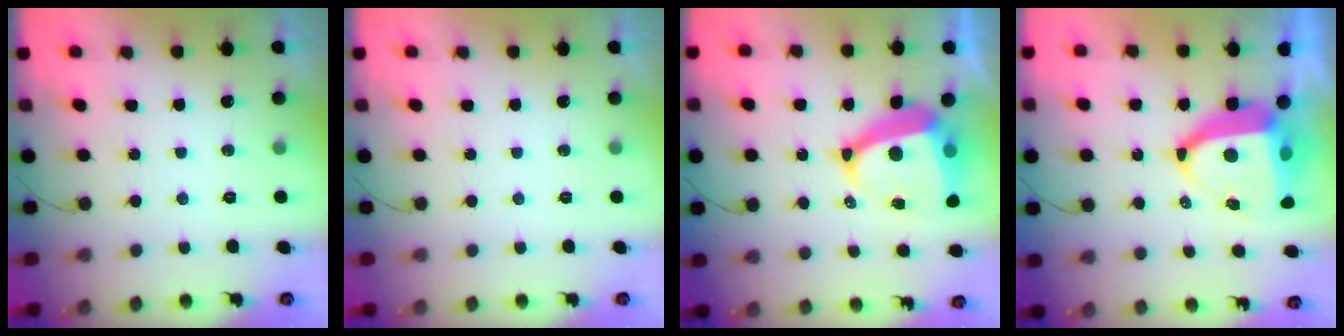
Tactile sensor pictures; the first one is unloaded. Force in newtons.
{"total": 0.0}
{"total": 13.1, "press": 13.0, "slide": 1.7}
{"total": 13.0, "press": 12.9, "slide": 1.6}